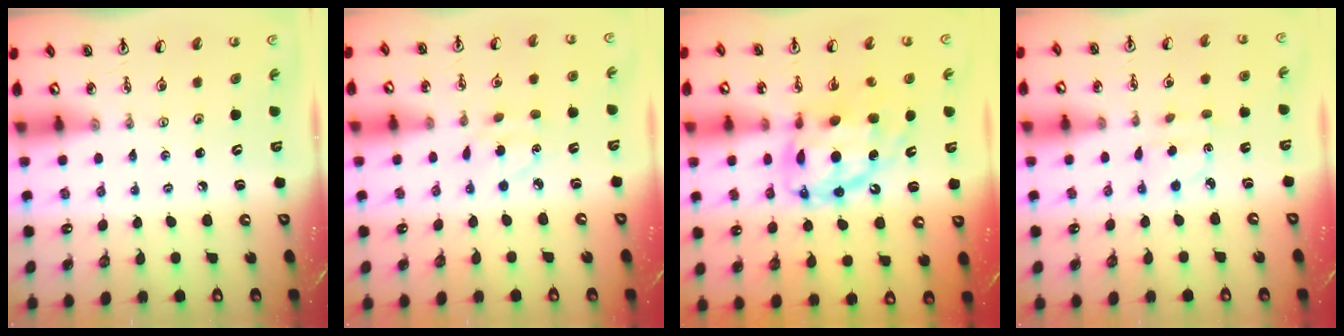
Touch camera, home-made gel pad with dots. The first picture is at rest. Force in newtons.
{"total": 3.9, "press": 3.9, "slide": 0.5}
{"total": 14.9, "press": 14.8, "slide": 1.3}
{"total": 2.6, "press": 2.5, "slide": 0.7}